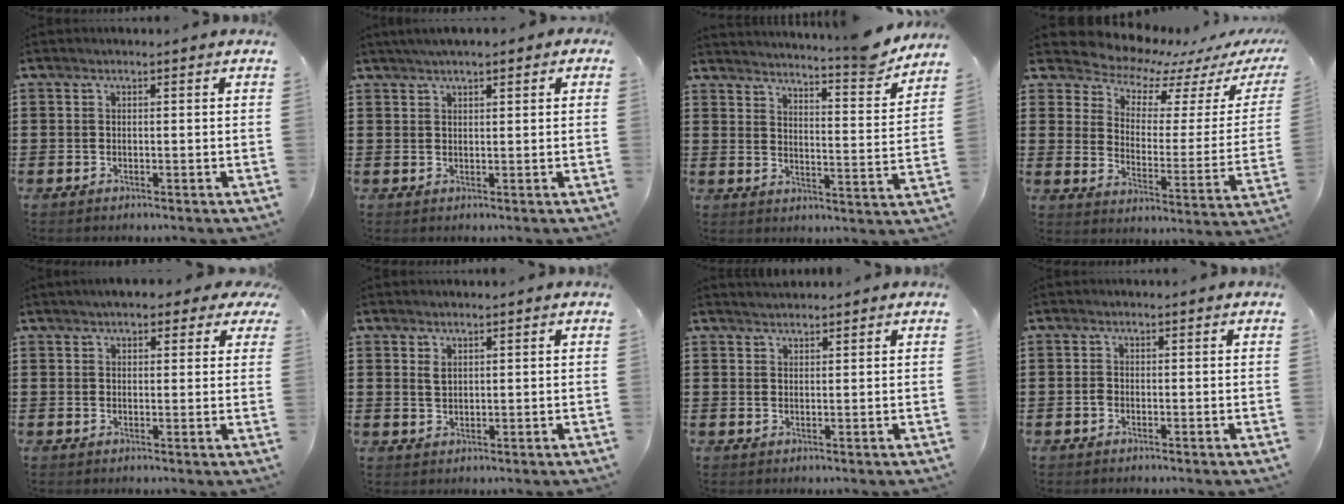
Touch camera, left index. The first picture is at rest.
{"total": 2.0, "force": [1.4, 0.4, 1.3], "torque": [-0.029, 0.006, 0.025]}
{"total": 6.8, "force": [6.3, -0.3, 2.4], "torque": [-0.041, -0.054, 0.102]}
{"total": 5.7, "force": [5.4, 1.7, 0.6], "torque": [-0.044, -0.055, 0.090]}
{"total": 3.3, "force": [2.6, 1.3, 1.6], "torque": [-0.033, 0.000, 0.045]}
{"total": 1.8, "force": [0.9, 1.1, 1.1], "torque": [-0.024, 0.004, 0.017]}
{"total": 1.2, "force": [1.2, 0.0, -0.2], "torque": [0.002, 0.001, 0.024]}
{"total": 1.0, "force": [-0.5, 0.5, 0.7], "torque": [-0.022, -0.005, -0.012]}